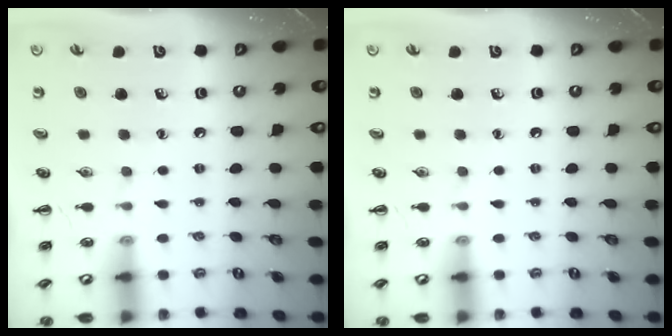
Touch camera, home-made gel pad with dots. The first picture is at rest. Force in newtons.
{"total": 0.0}